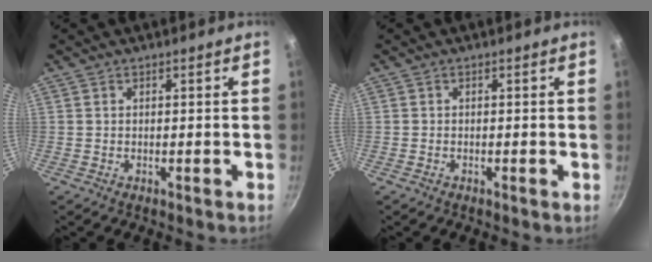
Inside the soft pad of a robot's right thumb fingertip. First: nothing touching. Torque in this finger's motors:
{"motor_torque": [2.40, 2.61, 0.13, 0.05, 0.08]}